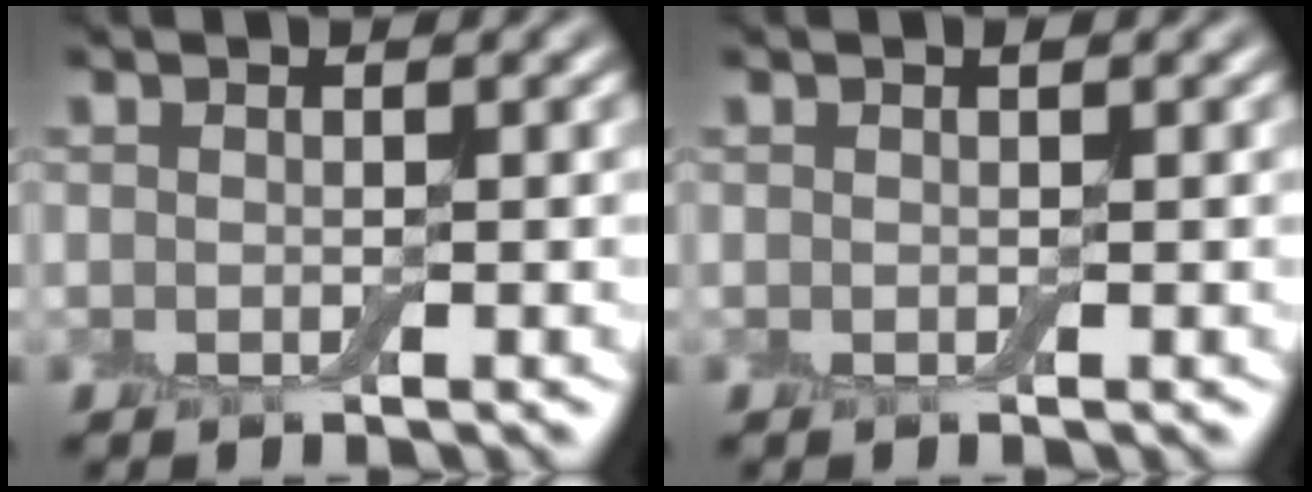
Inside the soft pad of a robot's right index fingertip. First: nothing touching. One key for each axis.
{"total": 0.0}